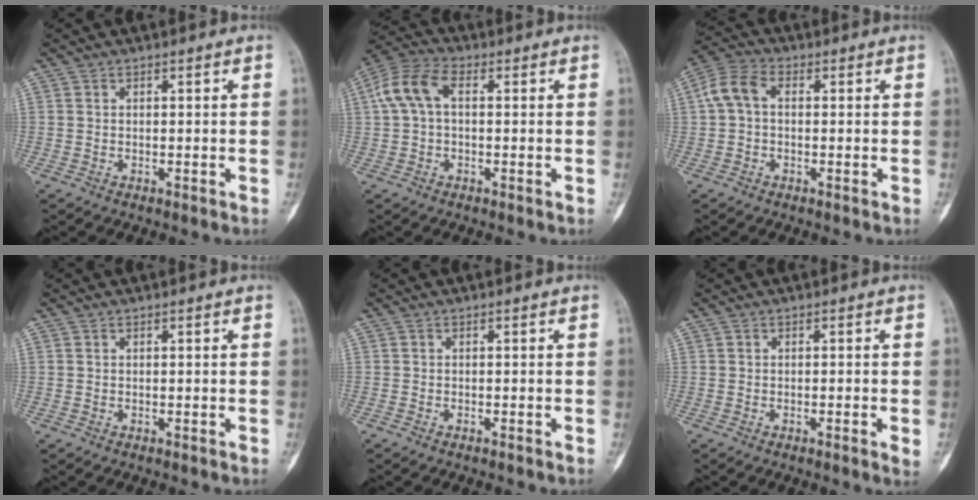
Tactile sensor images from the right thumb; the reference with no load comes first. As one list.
[{"total": 7.8, "force": [1.1, 4.6, 6.2], "torque": [-0.138, 0.027, 0.016]}, {"total": 5.8, "force": [0.4, 3.8, 4.4], "torque": [-0.094, 0.020, 0.000]}, {"total": 0.0}, {"total": 0.5, "force": [-0.5, 0.0, 0.2], "torque": [-0.003, 0.002, -0.008]}, {"total": 2.0, "force": [-0.7, 0.1, 1.9], "torque": [-0.029, -0.004, -0.011]}]